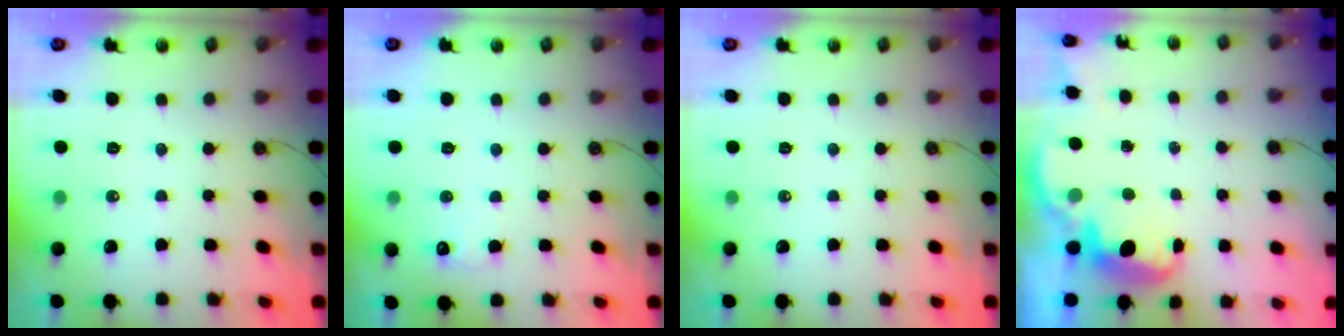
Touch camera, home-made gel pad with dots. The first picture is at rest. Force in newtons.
{"total": 5.7, "press": 5.5, "slide": 1.3}
{"total": 0.0}
{"total": 2.7, "press": 2.6, "slide": 0.6}